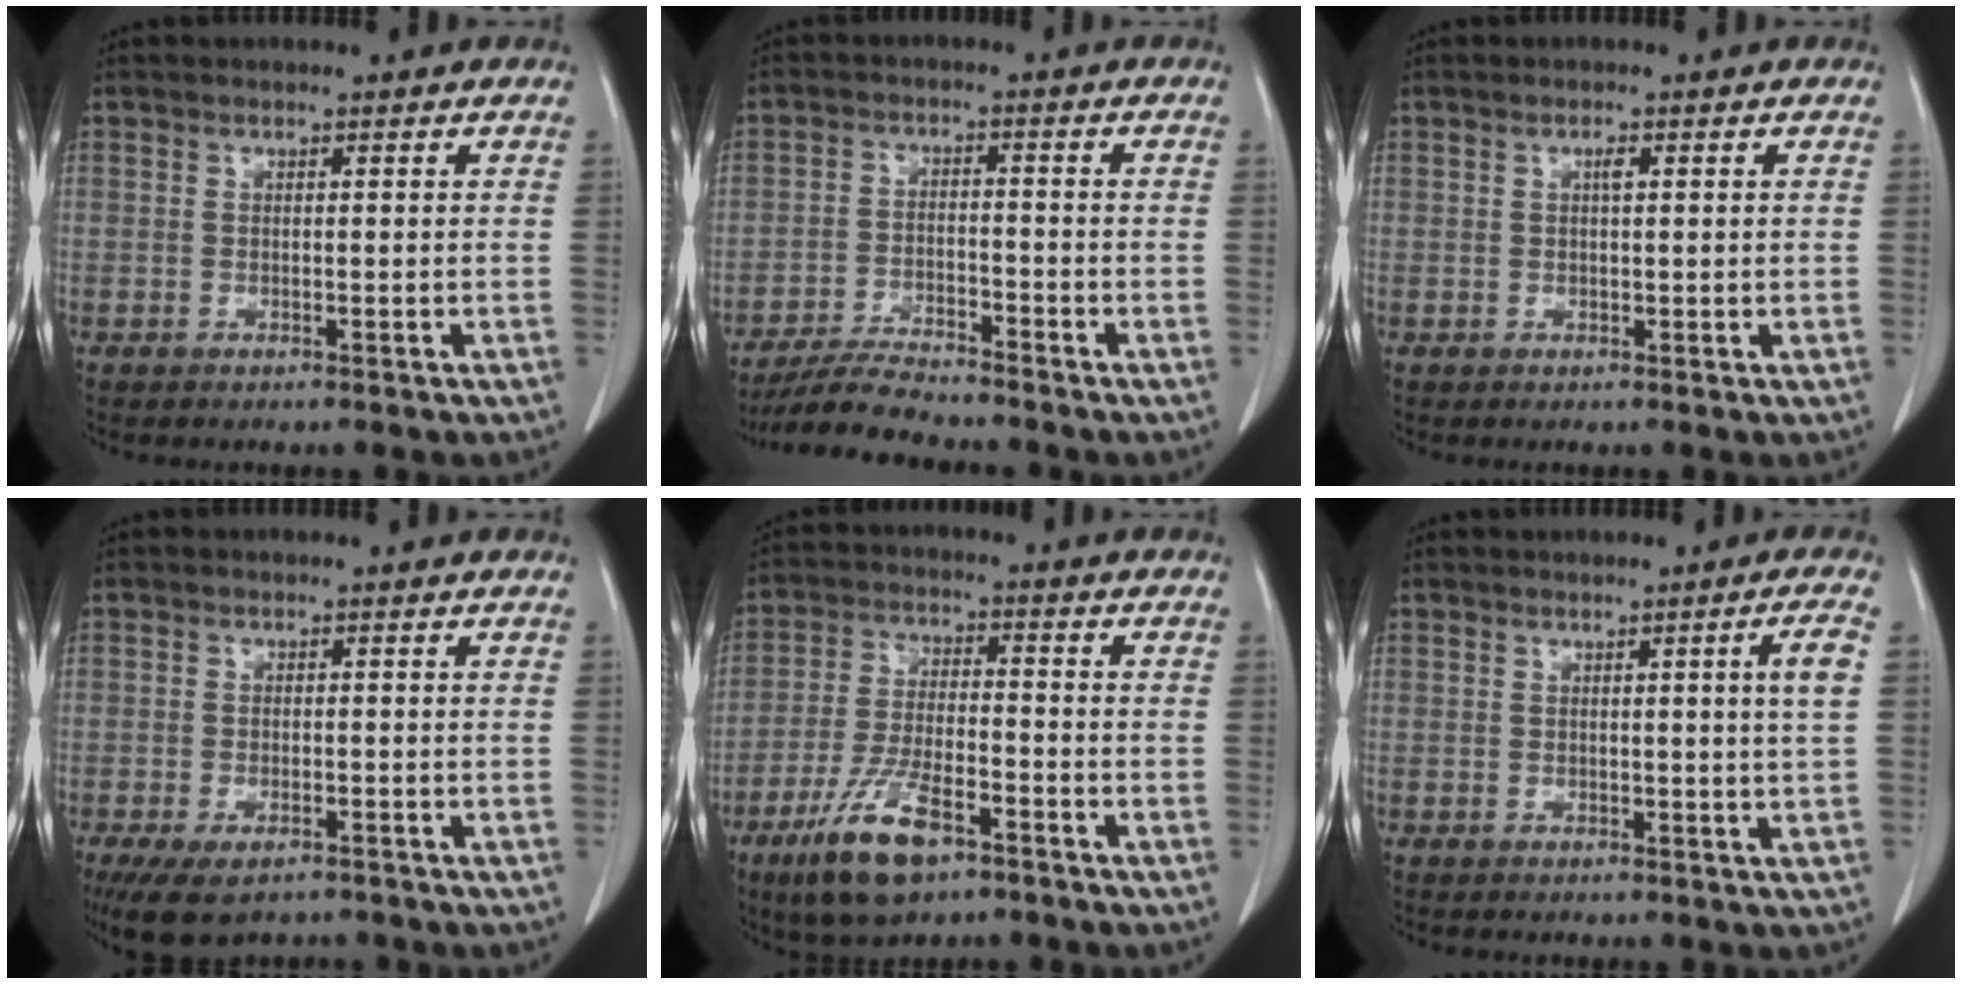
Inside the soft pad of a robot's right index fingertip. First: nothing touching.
{"total": 5.6, "force": [-5.5, 0.1, 1.3], "torque": [-0.023, -0.014, -0.103]}
{"total": 1.2, "force": [0.5, 0.3, 1.0], "torque": [-0.015, 0.001, 0.005]}
{"total": 6.1, "force": [-4.1, 2.8, 3.6], "torque": [-0.060, -0.009, -0.066]}
{"total": 10.6, "force": [-6.3, 3.3, 8.0], "torque": [-0.161, -0.014, -0.114]}
{"total": 3.4, "force": [0.8, -0.9, 3.2], "torque": [-0.047, -0.007, 0.012]}